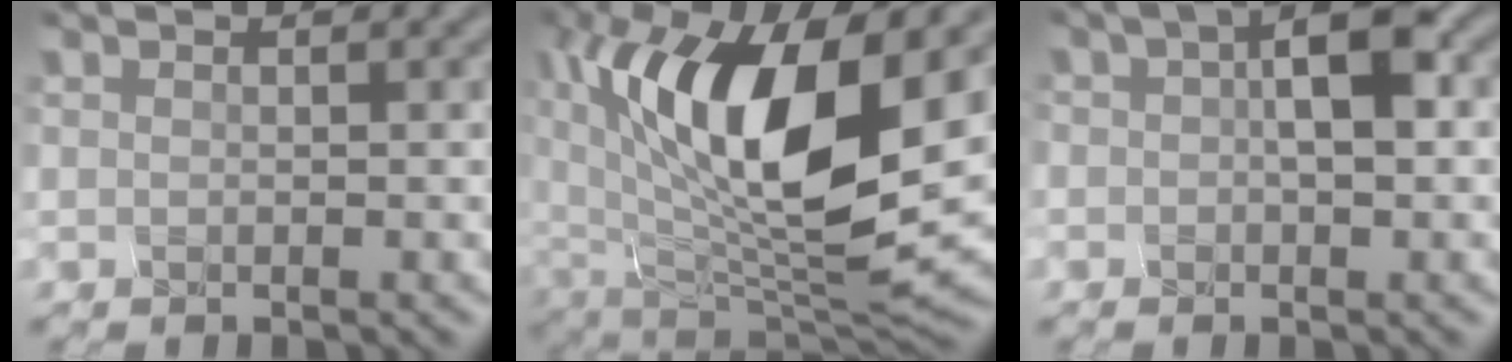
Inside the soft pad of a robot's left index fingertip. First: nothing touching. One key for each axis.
{"total": 12.9, "fx": 3.4, "fy": 5.3, "fz": 11.3, "tx": -0.209, "ty": -0.009, "tz": 0.078}
{"total": 3.3, "fx": 0.0, "fy": 1.3, "fz": 3.0, "tx": -0.056, "ty": 0.011, "tz": 0.014}